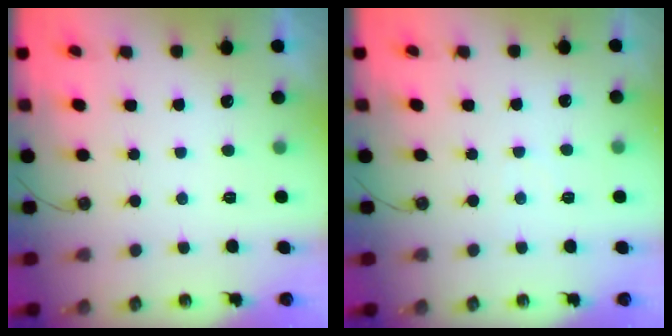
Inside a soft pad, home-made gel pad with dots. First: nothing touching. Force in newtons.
{"total": 1.9, "press": 1.9, "slide": 0.3}